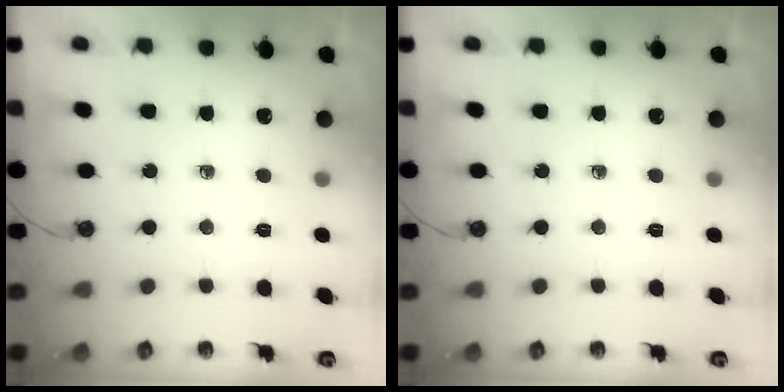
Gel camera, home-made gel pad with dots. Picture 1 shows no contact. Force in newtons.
{"total": 0.0}